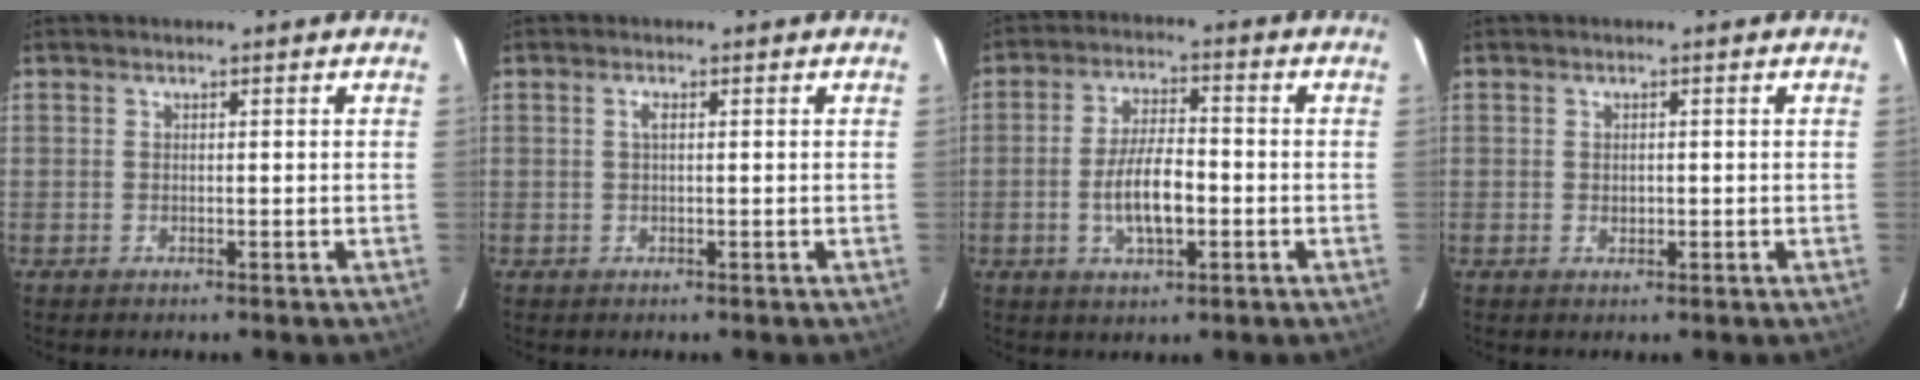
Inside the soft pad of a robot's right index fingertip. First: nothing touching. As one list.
[{"total": 1.0, "force": [0.2, 0.2, 0.9], "torque": [-0.018, 0.003, 0.001]}, {"total": 8.5, "force": [-2.1, 3.2, 7.6], "torque": [-0.148, 0.000, -0.034]}, {"total": 1.1, "force": [-0.1, 1.0, 0.6], "torque": [-0.008, 0.001, 0.001]}]